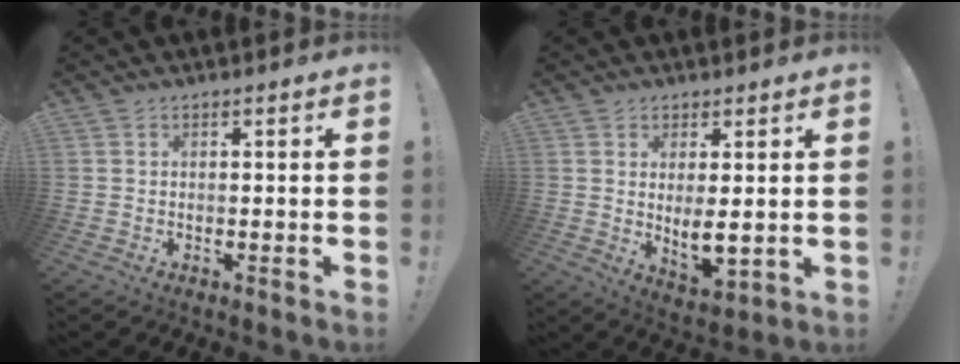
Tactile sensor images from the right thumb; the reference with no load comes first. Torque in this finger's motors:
{"motor_torque": [0.26, -0.17, 0.17, 0.29, 0.07]}